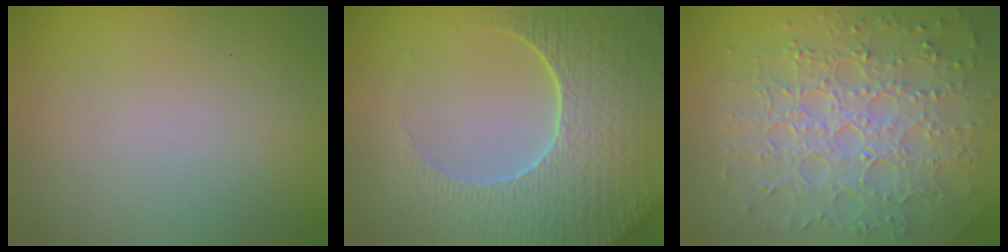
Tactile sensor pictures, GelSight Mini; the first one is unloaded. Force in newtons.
{"total": 8.1, "press": 6.1, "slide": 5.3}
{"total": 7.5, "press": 5.6, "slide": 5.0}